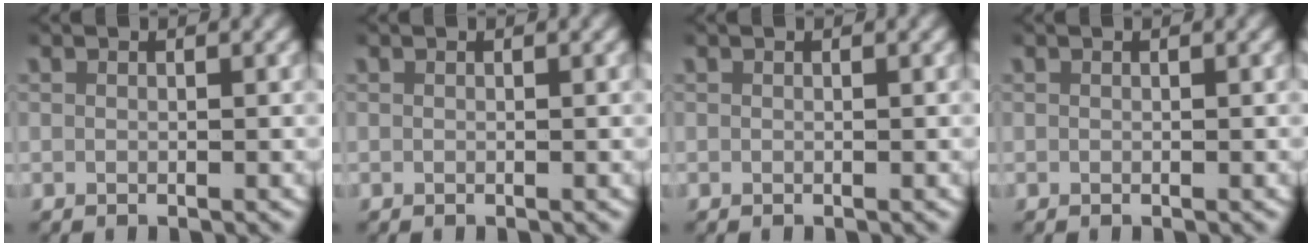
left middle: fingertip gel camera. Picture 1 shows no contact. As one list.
[{"total": 0.0}, {"total": 0.0}, {"total": 0.0}]